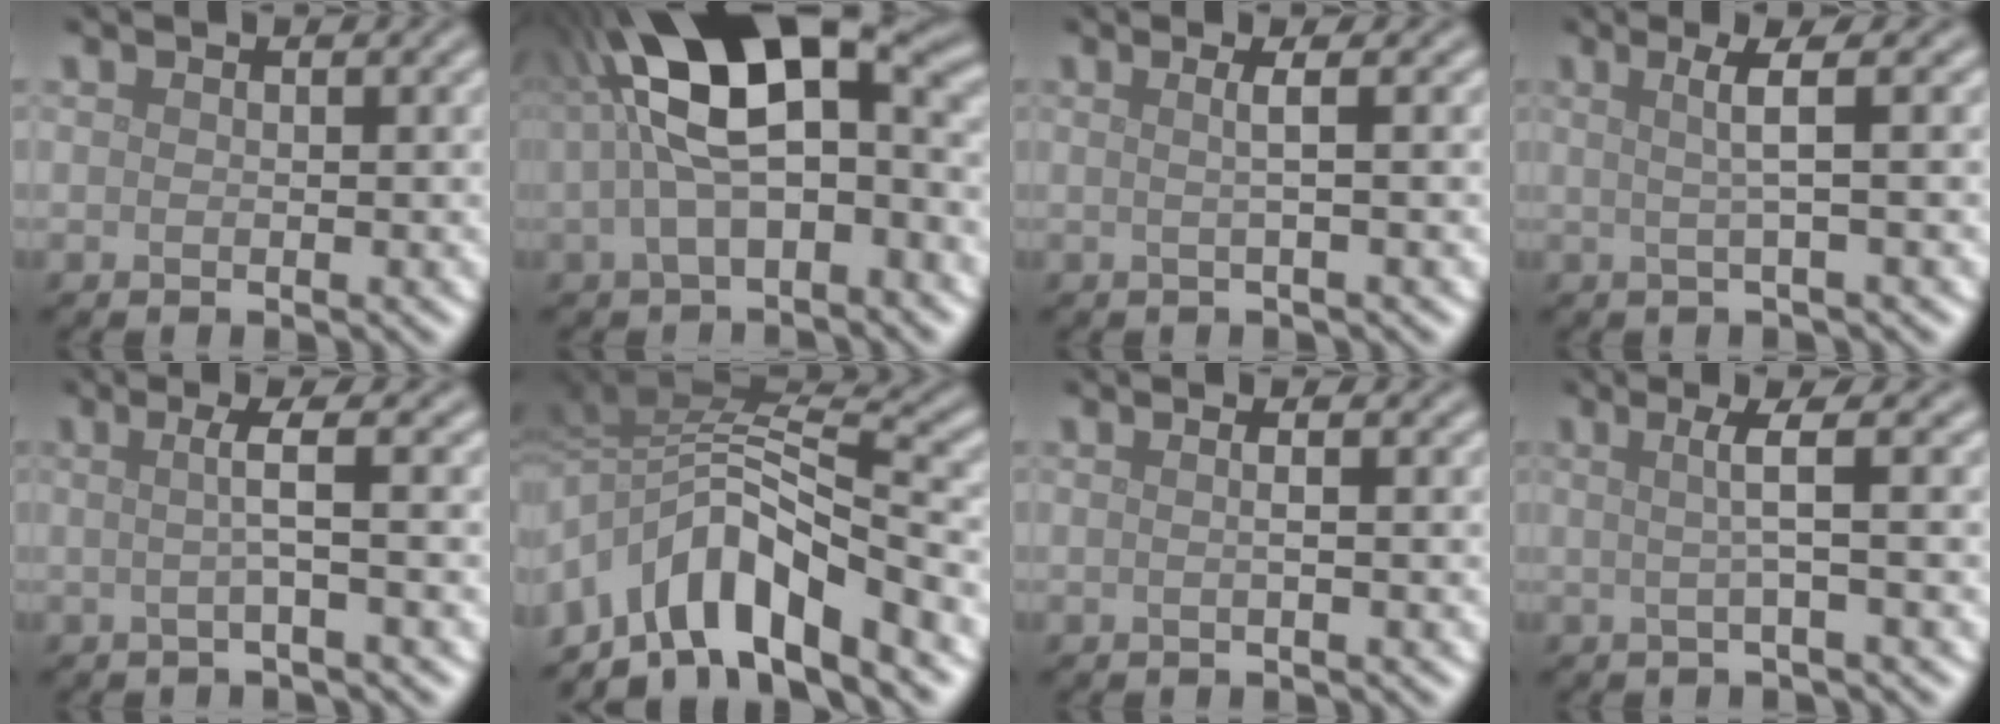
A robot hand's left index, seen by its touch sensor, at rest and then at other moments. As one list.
[{"total": 12.3, "force": [1.4, 5.6, 10.9], "torque": [-0.188, 0.037, 0.011]}, {"total": 2.0, "force": [0.2, 0.5, 1.9], "torque": [-0.030, 0.007, -0.008]}, {"total": 3.0, "force": [0.5, 0.5, 2.9], "torque": [-0.048, 0.006, 0.006]}, {"total": 2.7, "force": [0.0, 0.4, 2.7], "torque": [-0.046, 0.001, -0.008]}, {"total": 8.9, "force": [-4.8, 3.5, 6.6], "torque": [-0.097, 0.010, -0.097]}, {"total": 1.8, "force": [0.3, 0.7, 1.6], "torque": [-0.011, 0.000, -0.016]}, {"total": 2.9, "force": [0.2, 0.4, 2.9], "torque": [-0.049, 0.005, -0.002]}]